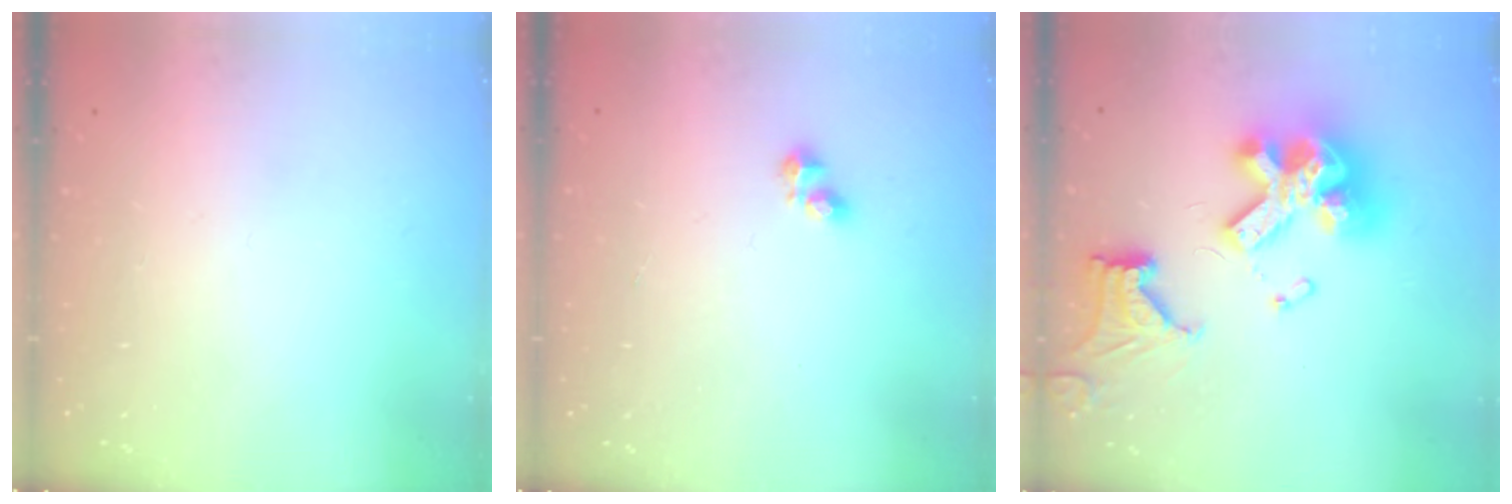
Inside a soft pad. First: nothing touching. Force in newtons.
{"total": 2.7, "press": 2.7, "slide": 0.4}
{"total": 20.1, "press": 20.0, "slide": 2.1}